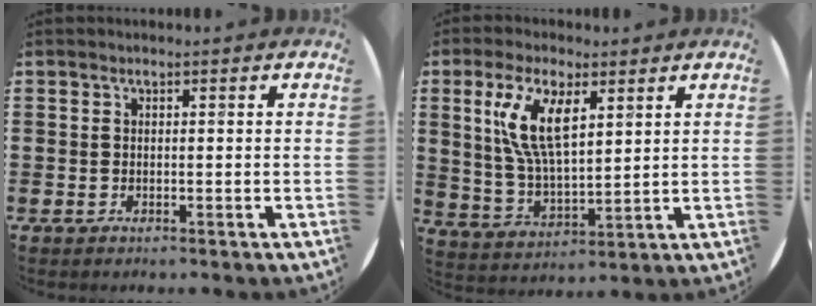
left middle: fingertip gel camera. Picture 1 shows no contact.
{"total": 8.6, "force": [4.3, 3.1, 6.7], "torque": [-0.144, 0.000, 0.077]}